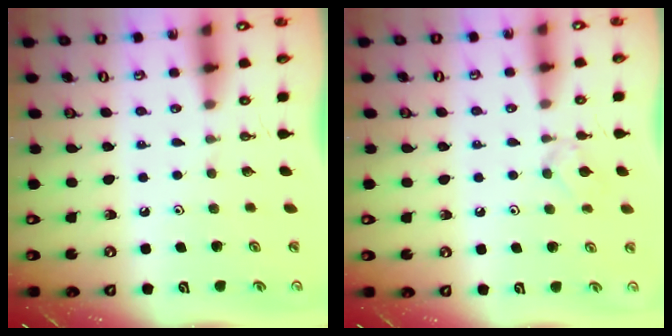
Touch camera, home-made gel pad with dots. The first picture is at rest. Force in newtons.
{"total": 5.2, "press": 5.1, "slide": 1.0}